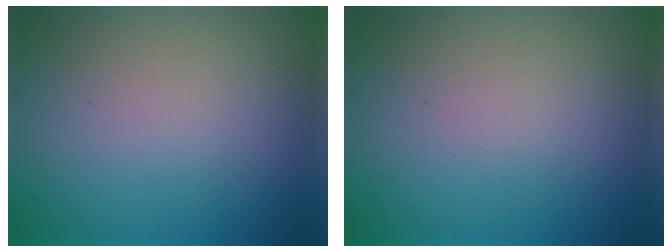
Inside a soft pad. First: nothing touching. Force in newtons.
{"total": 0.0}